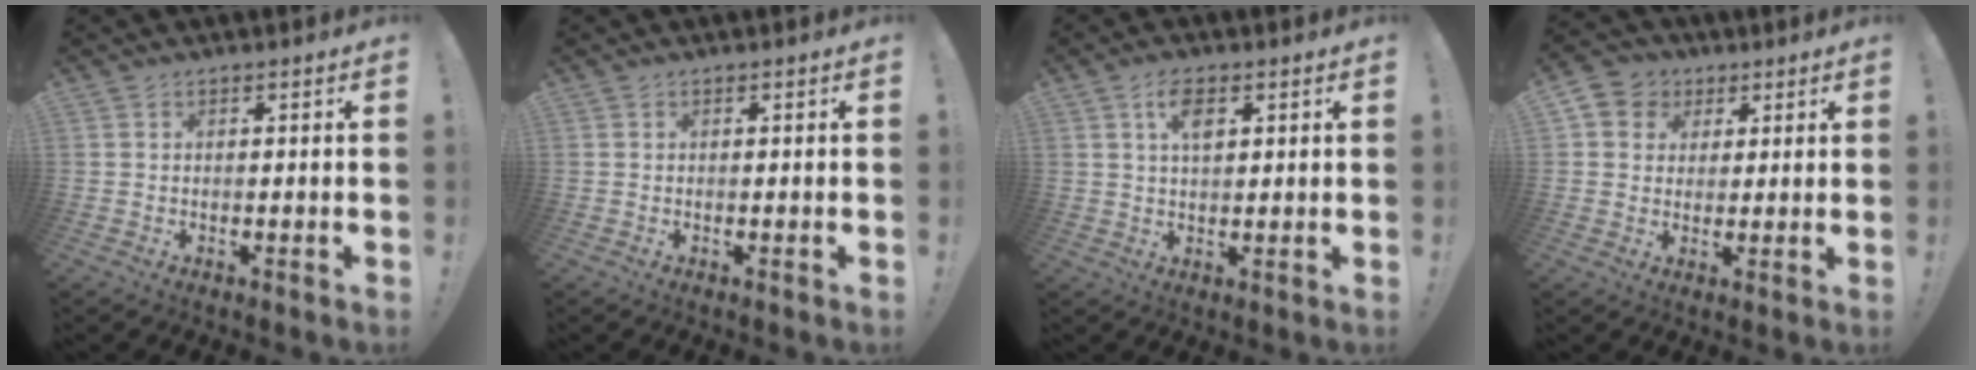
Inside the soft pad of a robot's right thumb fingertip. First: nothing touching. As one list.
[{"total": 0.0}, {"total": 5.7, "force": [2.4, 2.8, 4.3], "torque": [-0.068, -0.006, 0.039]}, {"total": 6.7, "force": [2.0, 6.2, 1.5], "torque": [-0.021, -0.003, 0.041]}]